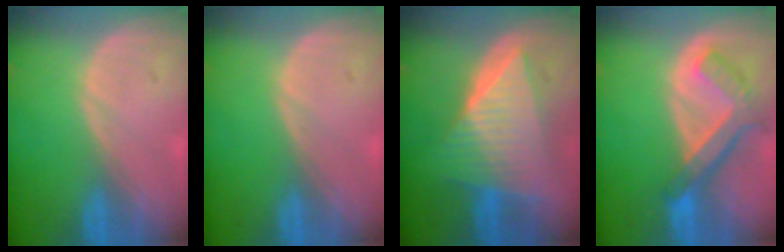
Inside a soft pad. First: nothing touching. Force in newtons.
{"total": 0.0}
{"total": 9.9, "press": 9.8, "slide": 0.6}
{"total": 7.6, "press": 6.6, "slide": 3.8}